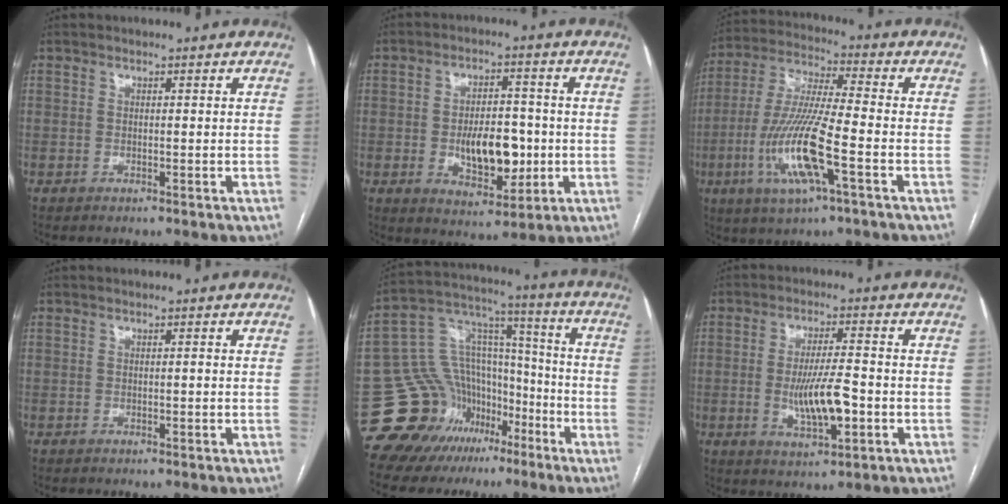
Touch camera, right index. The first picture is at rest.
{"total": 9.2, "force": [-1.3, 4.5, 8.0], "torque": [-0.130, 0.004, -0.011]}
{"total": 14.3, "force": [-4.7, 1.2, 13.5], "torque": [-0.282, -0.011, -0.089]}
{"total": 0.0}
{"total": 17.3, "force": [-9.1, 13.7, 5.4], "torque": [-0.087, 0.103, -0.138]}
{"total": 7.9, "force": [-1.6, 1.5, 7.6], "torque": [-0.139, -0.006, -0.027]}